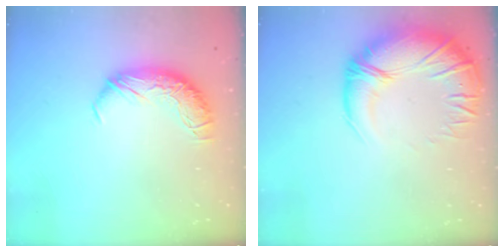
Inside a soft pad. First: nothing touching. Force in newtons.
{"total": 5.2, "press": 3.4, "slide": 3.8}